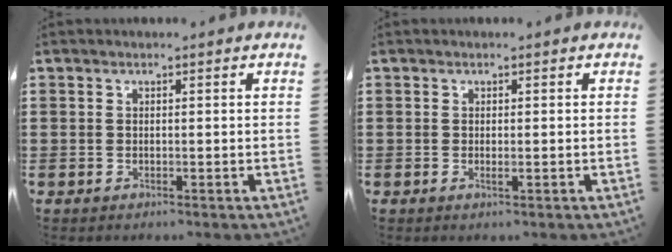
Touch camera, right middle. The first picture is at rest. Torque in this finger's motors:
{"motor_torque": [0.00, 0.14, 0.06, 0.00]}